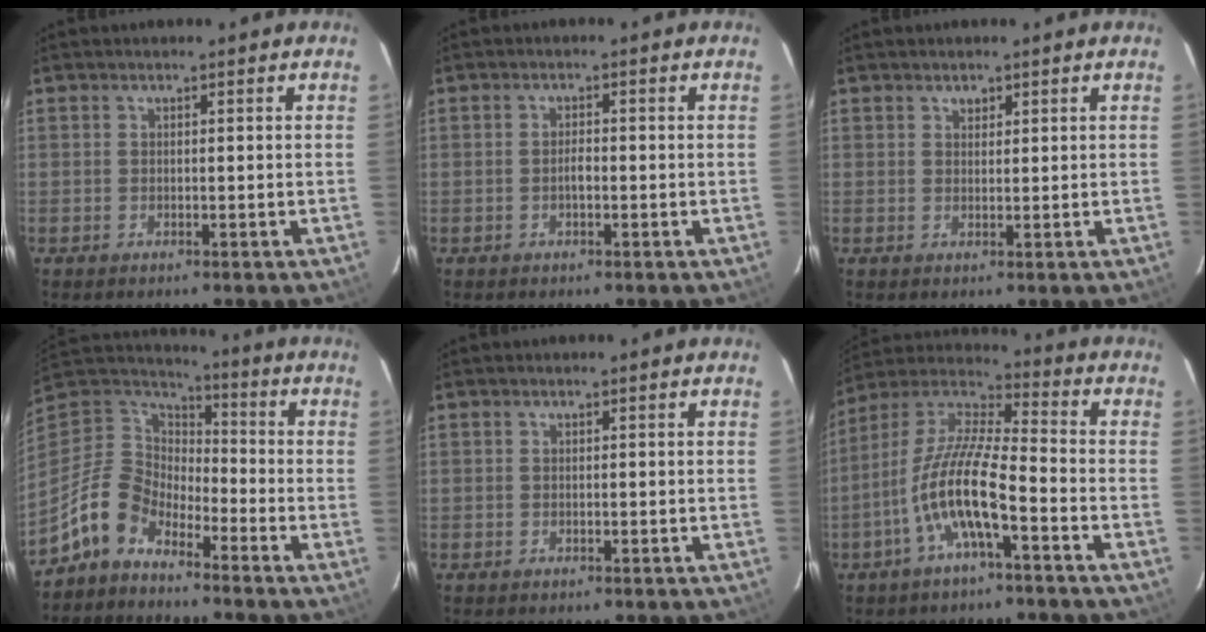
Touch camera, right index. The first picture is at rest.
{"total": 1.7, "force": [-0.4, 0.6, 1.6], "torque": [-0.031, 0.004, -0.009]}
{"total": 1.3, "force": [0.8, 0.9, 0.4], "torque": [-0.003, 0.004, 0.014]}
{"total": 11.0, "force": [-7.7, 6.5, 4.5], "torque": [-0.106, 0.023, -0.156]}
{"total": 0.0}
{"total": 13.2, "force": [-5.2, 2.4, 11.9], "torque": [-0.239, 0.002, -0.106]}